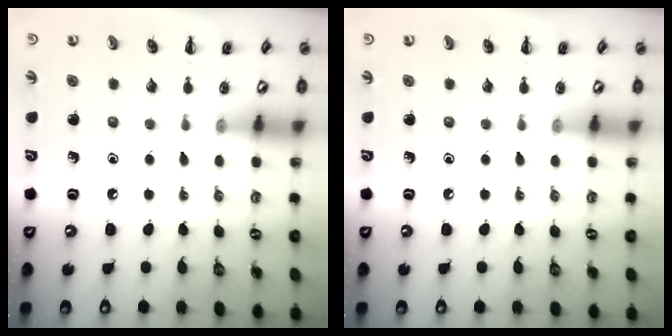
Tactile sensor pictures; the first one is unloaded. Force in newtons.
{"total": 0.0}